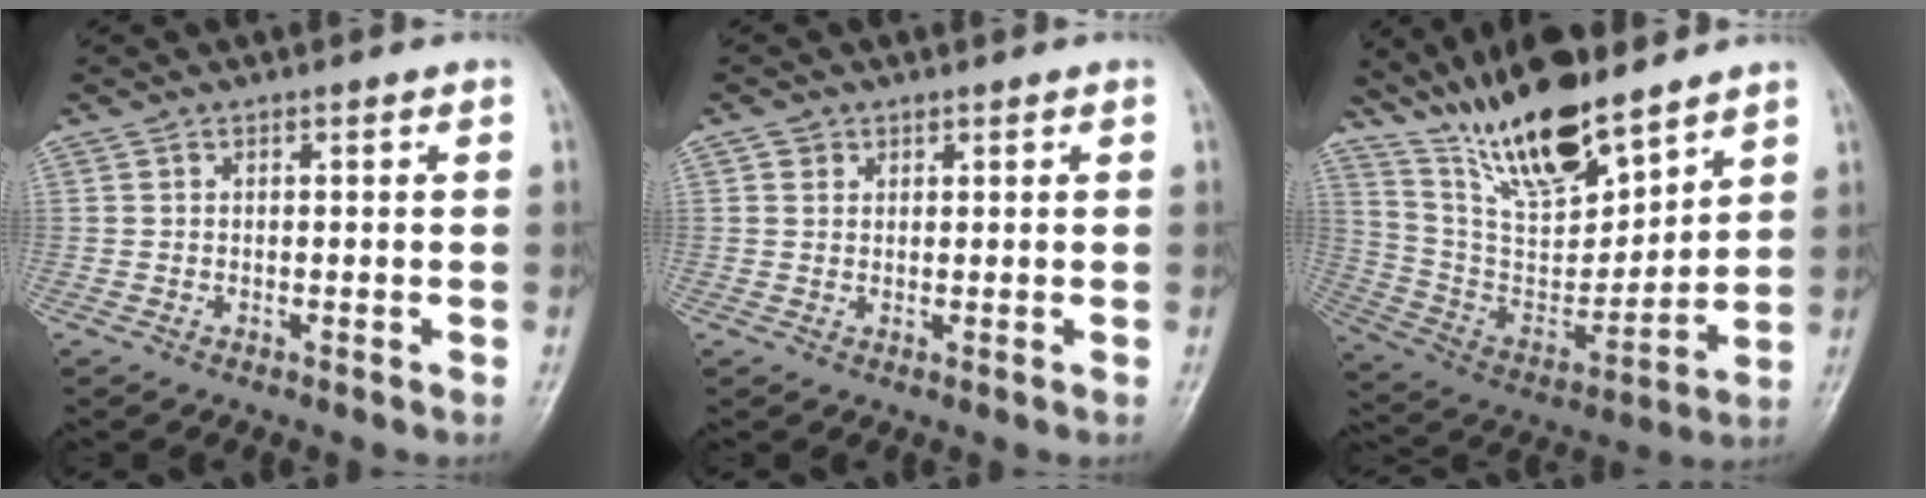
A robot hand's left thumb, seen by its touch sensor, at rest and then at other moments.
{"total": 1.4, "force": [0.7, 1.2, 0.2], "torque": [0.007, -0.002, 0.008]}
{"total": 19.7, "force": [14.8, 6.2, 11.4], "torque": [-0.165, -0.077, 0.281]}